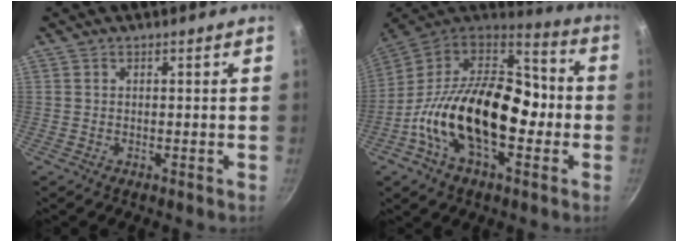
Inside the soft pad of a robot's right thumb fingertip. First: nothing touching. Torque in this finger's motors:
{"motor_torque": [0.23, 1.27, 1.40, -1.37, 0.69]}